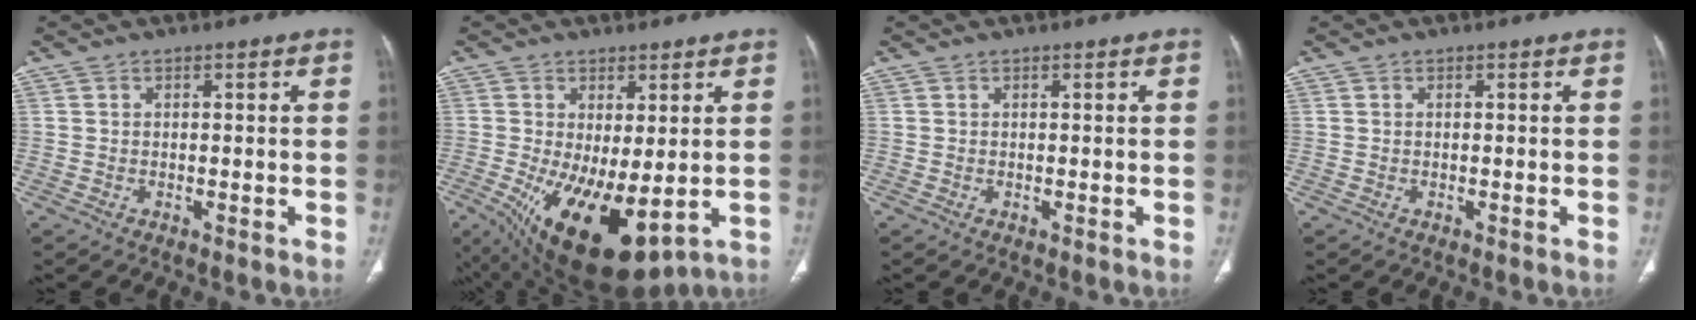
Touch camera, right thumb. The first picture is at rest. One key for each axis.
{"total": 15.2, "fx": -2.8, "fy": 6.7, "fz": 13.4, "tx": -0.232, "ty": -0.026, "tz": -0.016}
{"total": 0.0}
{"total": 0.0}